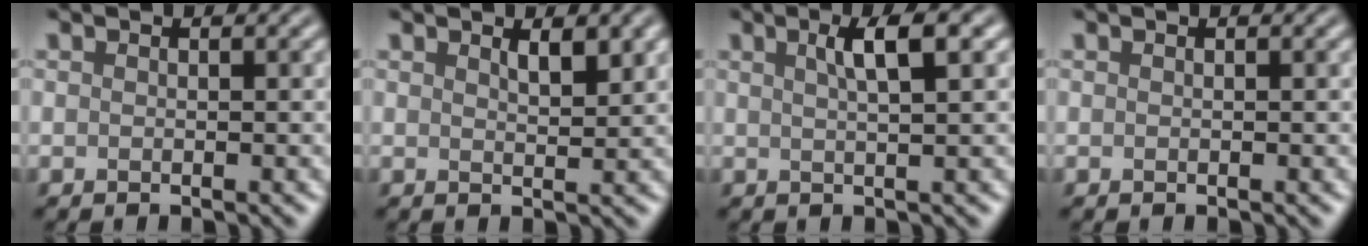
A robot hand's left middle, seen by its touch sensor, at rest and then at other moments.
{"total": 1.9, "force": [1.3, 0.5, 1.4], "torque": [-0.019, -0.002, 0.023]}
{"total": 3.5, "force": [1.4, 0.9, 3.1], "torque": [-0.036, 0.009, 0.019]}
{"total": 0.0}